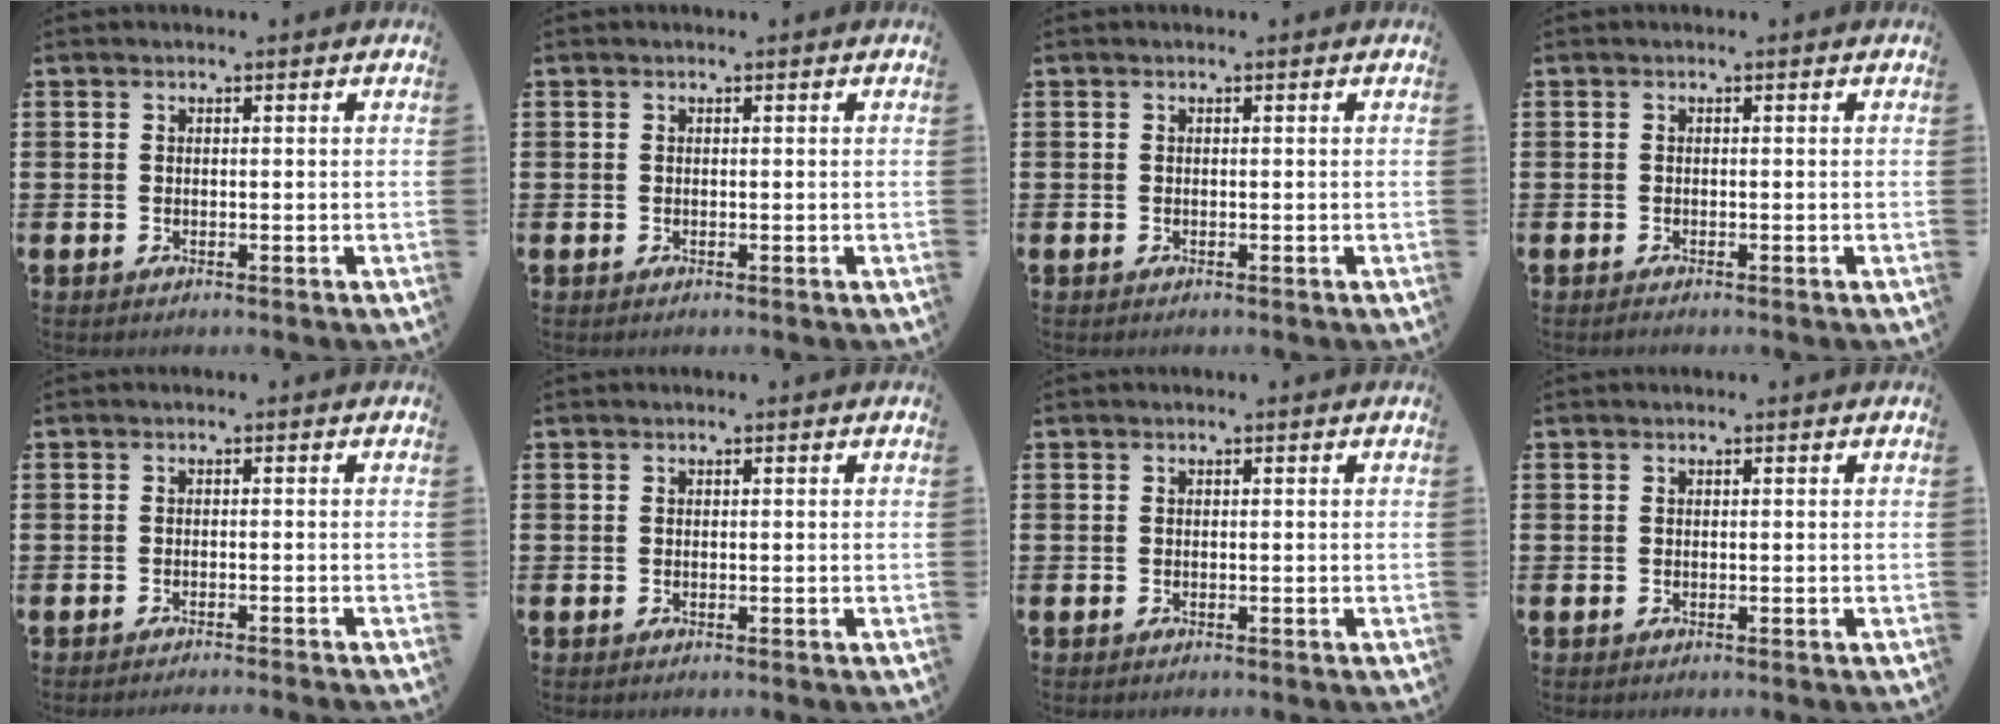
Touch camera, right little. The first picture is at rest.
{"total": 0.0}
{"total": 0.0}
{"total": 0.0}
{"total": 0.8, "force": [-0.8, -0.3, 0.1], "torque": [0.000, 0.000, -0.016]}
{"total": 0.0}
{"total": 0.0}
{"total": 0.0}